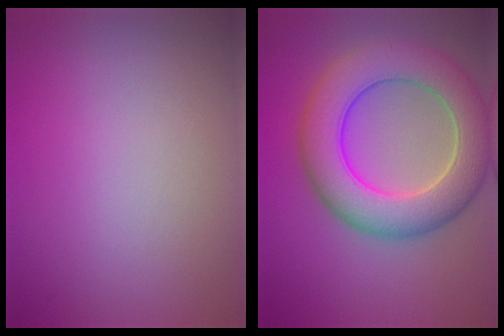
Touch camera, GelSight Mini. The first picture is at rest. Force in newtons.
{"total": 8.7, "press": 8.7, "slide": 0.4}